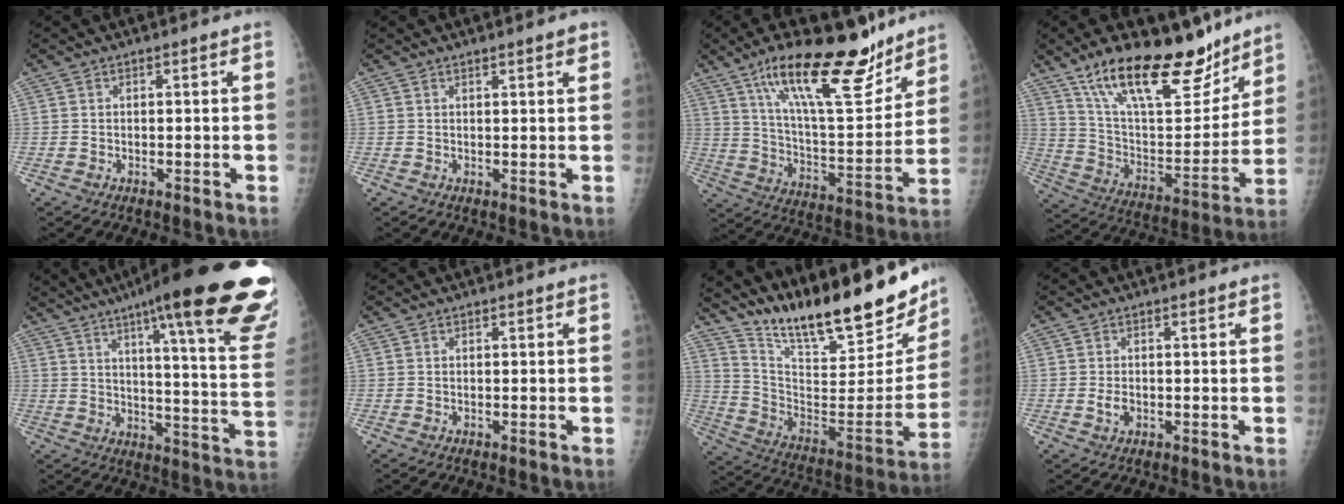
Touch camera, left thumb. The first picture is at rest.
{"total": 1.9, "force": [1.3, 0.2, 1.3], "torque": [-0.015, -0.007, 0.017]}
{"total": 22.8, "force": [15.4, 7.0, 15.3], "torque": [-0.216, -0.074, 0.260]}
{"total": 24.6, "force": [17.2, 9.4, 14.9], "torque": [-0.200, -0.073, 0.292]}
{"total": 30.7, "force": [20.1, 3.9, 22.8], "torque": [-0.245, -0.080, 0.264]}
{"total": 0.0}
{"total": 28.2, "force": [22.2, 7.0, 15.9], "torque": [-0.220, -0.111, 0.342]}
{"total": 1.9, "force": [-0.3, 1.3, 1.3], "torque": [-0.022, 0.000, -0.004]}